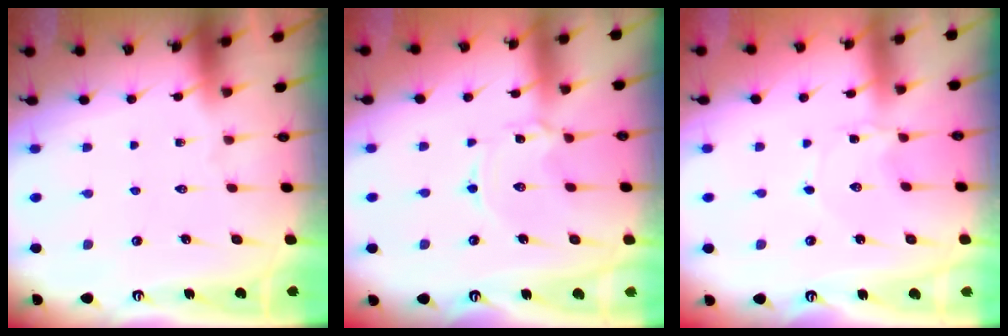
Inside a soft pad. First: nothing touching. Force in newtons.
{"total": 1.4, "press": 1.4, "slide": 0.2}
{"total": 0.6, "press": 0.6, "slide": 0.1}